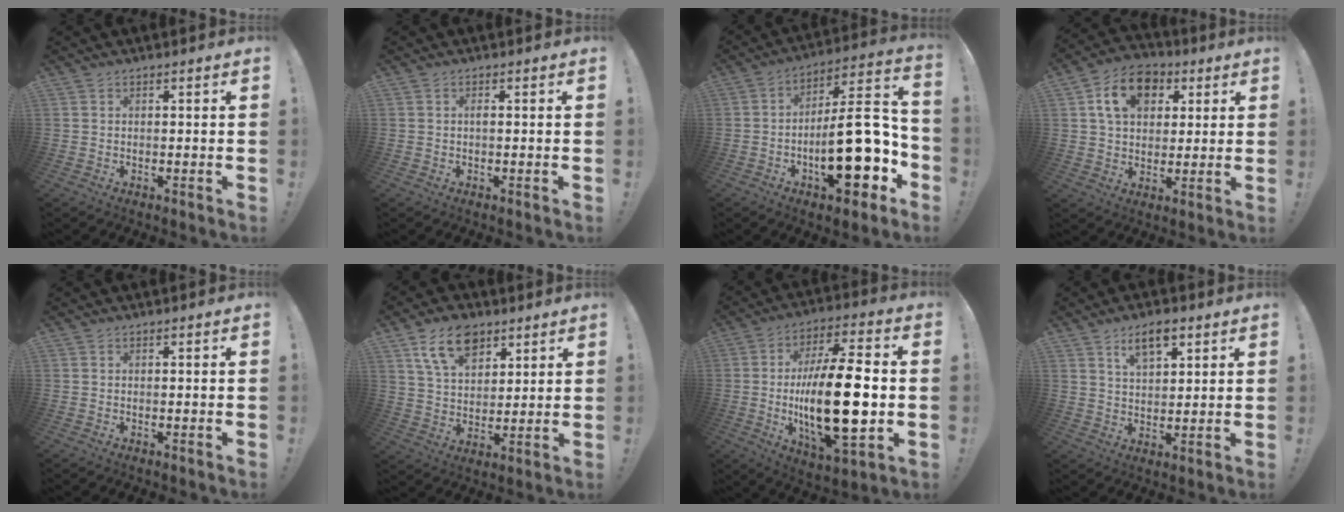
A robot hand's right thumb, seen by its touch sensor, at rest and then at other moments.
{"total": 0.7, "force": [-0.2, 0.1, 0.7], "torque": [-0.020, 0.004, -0.004]}
{"total": 23.8, "force": [-6.7, 9.2, 20.9], "torque": [-0.308, 0.049, -0.096]}
{"total": 12.9, "force": [4.9, 9.6, 7.0], "torque": [-0.104, -0.004, 0.095]}
{"total": 0.0}
{"total": 13.0, "force": [7.4, 8.1, 7.0], "torque": [-0.114, -0.024, 0.140]}
{"total": 24.0, "force": [-1.7, 8.6, 22.4], "torque": [-0.410, -0.006, -0.030]}
{"total": 7.5, "force": [4.5, 3.5, 4.8], "torque": [-0.080, -0.011, 0.080]}